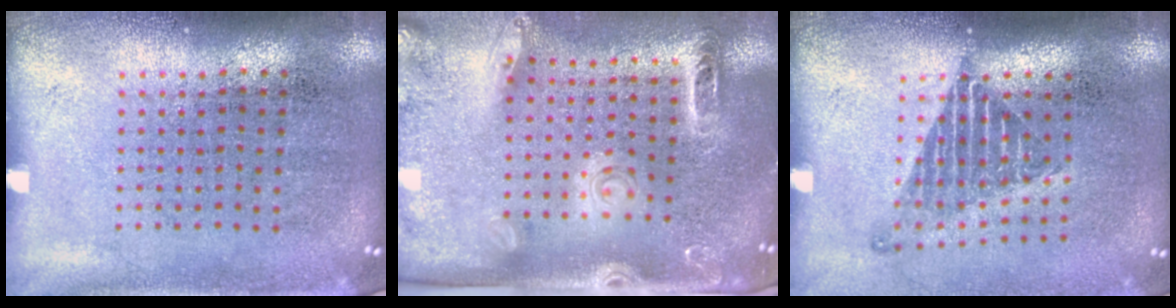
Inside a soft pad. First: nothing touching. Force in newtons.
{"total": 2.7, "press": 2.1, "slide": 1.8}
{"total": 1.3, "press": 1.1, "slide": 0.7}